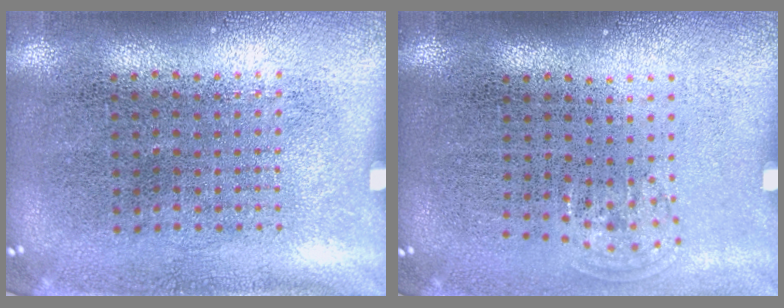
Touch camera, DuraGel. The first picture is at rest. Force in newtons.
{"total": 0.7, "press": 0.5, "slide": 0.4}